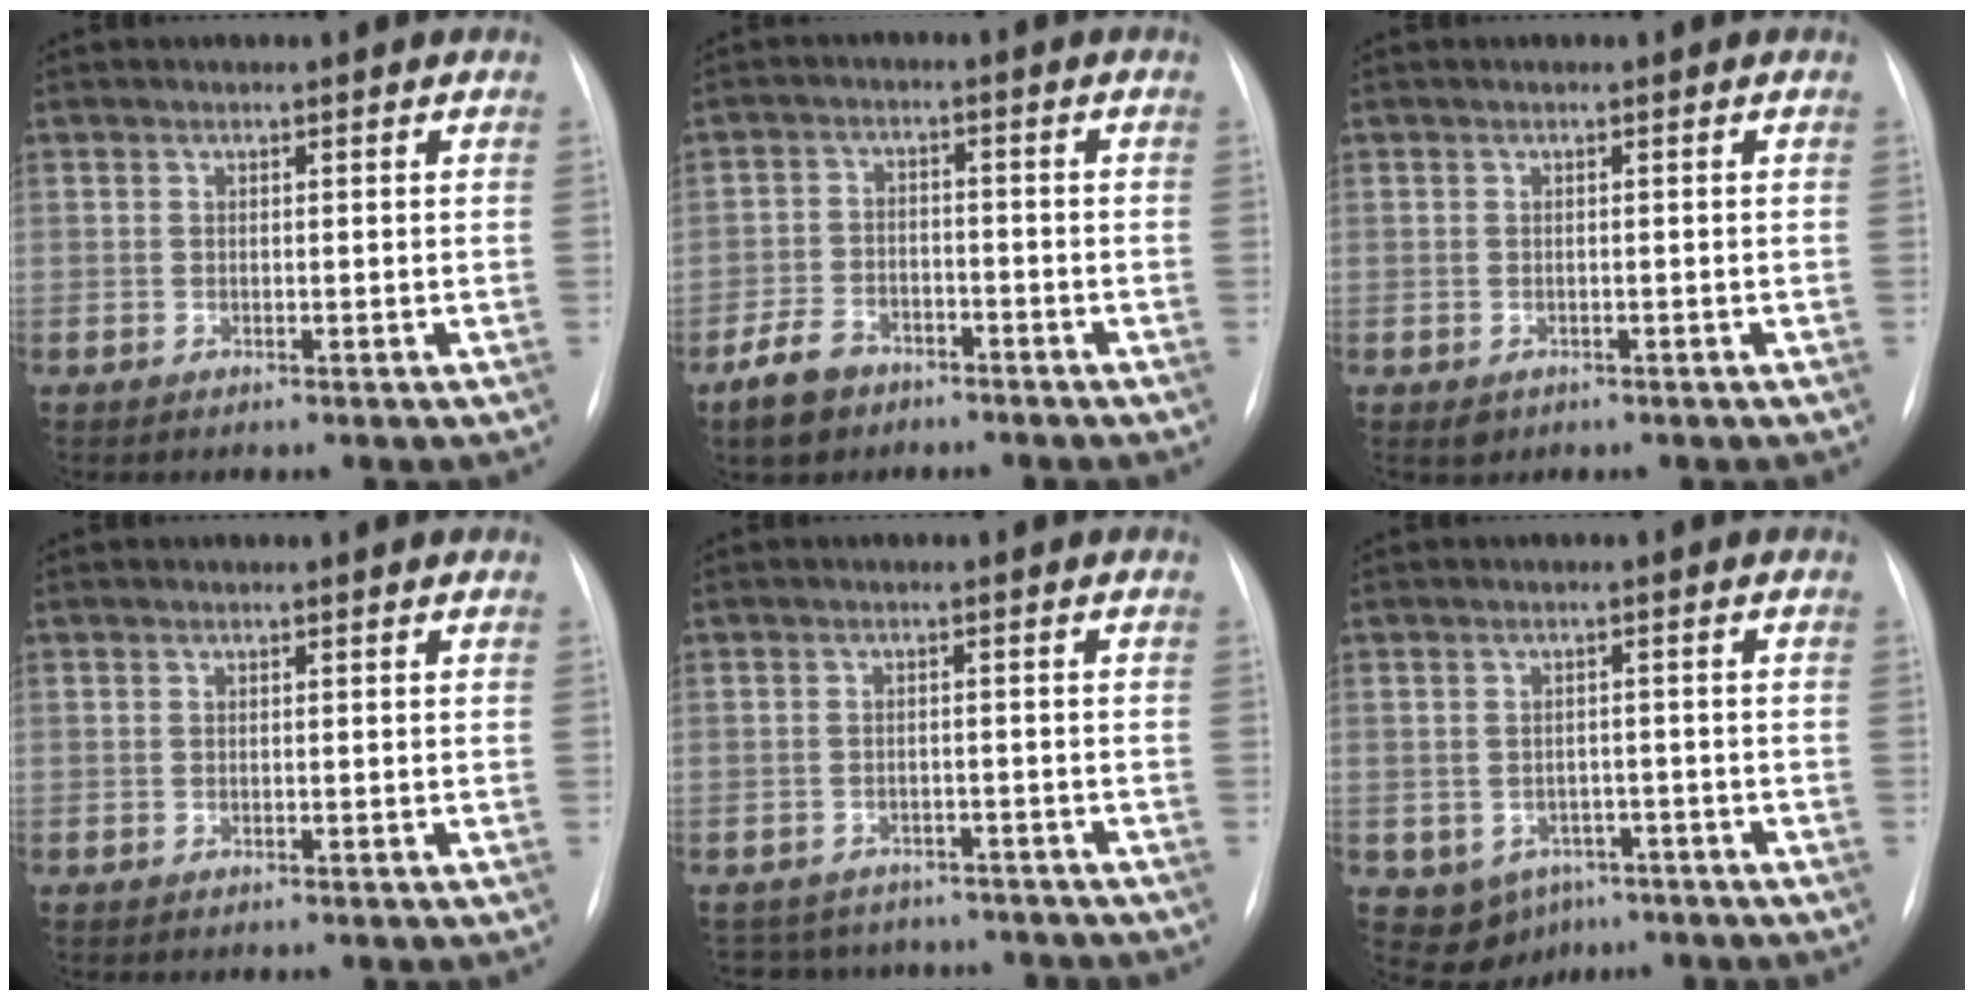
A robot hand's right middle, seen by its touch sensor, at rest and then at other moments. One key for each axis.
{"total": 5.9, "fx": -4.2, "fy": 3.4, "fz": 2.4, "tx": -0.060, "ty": 0.000, "tz": -0.072}
{"total": 1.2, "fx": -0.6, "fy": 1.0, "fz": 0.3, "tx": -0.005, "ty": 0.002, "tz": -0.003}
{"total": 0.0}
{"total": 10.8, "fx": -9.5, "fy": 4.6, "fz": 1.8, "tx": -0.034, "ty": 0.020, "tz": -0.108}
{"total": 6.3, "fx": -3.3, "fy": 5.0, "fz": 2.0, "tx": -0.032, "ty": 0.010, "tz": -0.034}